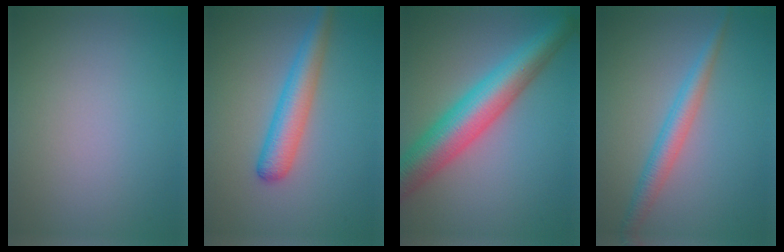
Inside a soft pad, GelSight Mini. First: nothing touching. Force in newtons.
{"total": 3.9, "press": 3.9, "slide": 0.1}
{"total": 8.3, "press": 8.3, "slide": 0.1}
{"total": 2.9, "press": 2.9, "slide": 0.0}